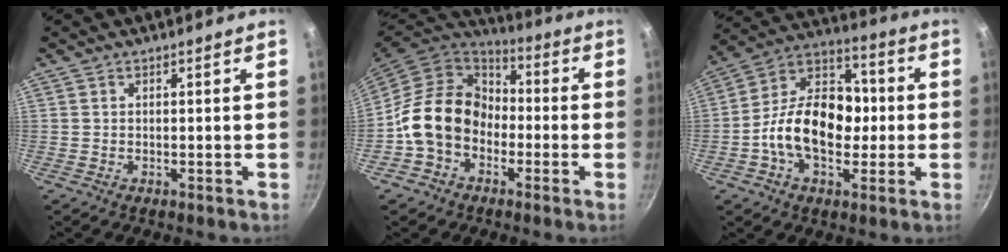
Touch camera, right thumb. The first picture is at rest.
{"total": 15.2, "force": [-3.0, 12.1, 8.6], "torque": [-0.115, 0.047, -0.068]}
{"total": 17.9, "force": [-2.0, 12.0, 13.1], "torque": [-0.178, 0.041, -0.053]}